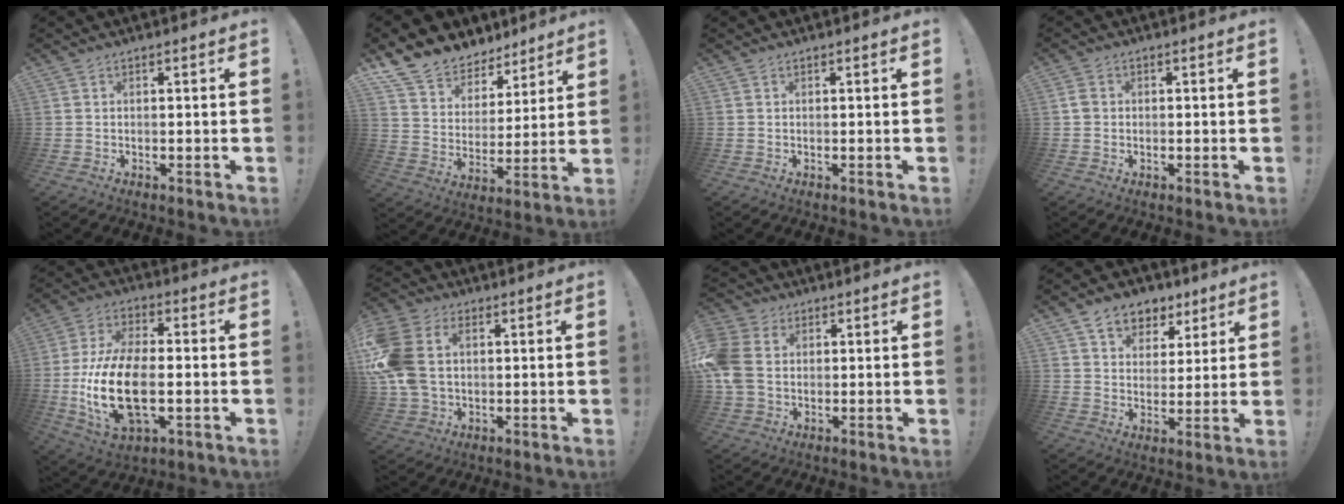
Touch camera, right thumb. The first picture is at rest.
{"total": 12.0, "force": [9.6, 6.9, 2.2], "torque": [-0.048, -0.077, 0.181]}
{"total": 0.0}
{"total": 2.5, "force": [0.0, 2.2, 1.2], "torque": [-0.012, 0.004, -0.001]}
{"total": 20.4, "force": [-3.5, 10.9, 16.8], "torque": [-0.333, 0.006, -0.050]}
{"total": 14.7, "force": [2.4, 10.9, 9.5], "torque": [-0.208, -0.003, 0.047]}
{"total": 12.5, "force": [1.4, 9.8, 7.7], "torque": [-0.175, 0.008, 0.031]}
{"total": 10.2, "force": [6.4, 7.0, 3.6], "torque": [-0.051, -0.033, 0.122]}